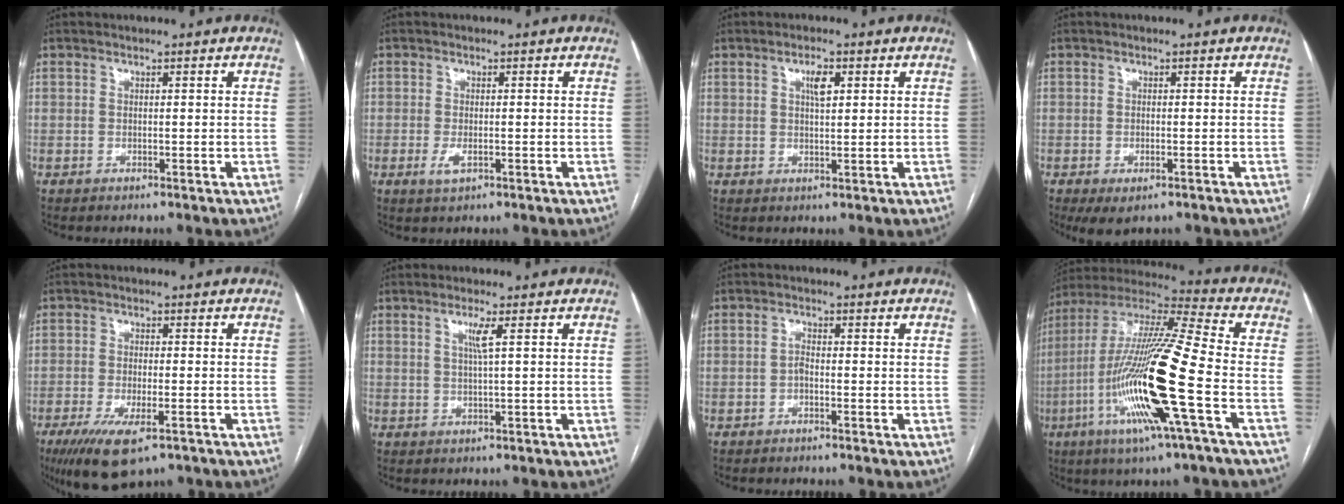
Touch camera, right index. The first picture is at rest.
{"total": 2.1, "force": [-0.8, 0.9, 1.8], "torque": [-0.036, -0.001, -0.011]}
{"total": 2.7, "force": [1.1, 0.8, 2.4], "torque": [-0.042, 0.000, 0.020]}
{"total": 3.8, "force": [-2.3, 1.6, 2.7], "torque": [-0.045, -0.008, -0.028]}
{"total": 9.3, "force": [-5.6, 2.6, 6.9], "torque": [-0.122, -0.021, -0.089]}
{"total": 2.4, "force": [0.8, -0.5, 2.2], "torque": [-0.047, -0.001, 0.018]}
{"total": 1.2, "force": [-0.5, 0.5, 1.0], "torque": [-0.018, 0.003, -0.010]}
{"total": 22.0, "force": [-6.2, 0.8, 21.1], "torque": [-0.439, -0.024, -0.124]}